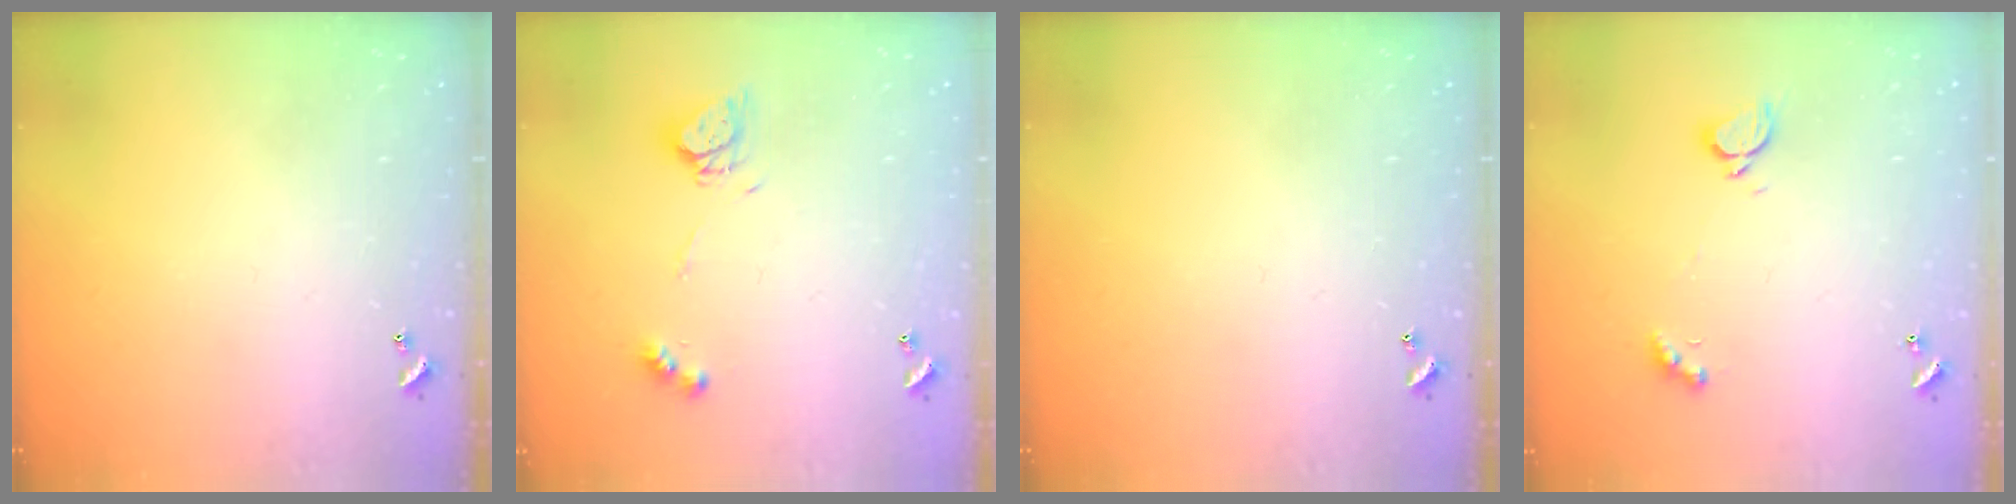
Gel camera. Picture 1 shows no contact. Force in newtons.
{"total": 10.2, "press": 10.1, "slide": 0.8}
{"total": 0.0}
{"total": 1.8, "press": 1.7, "slide": 0.6}